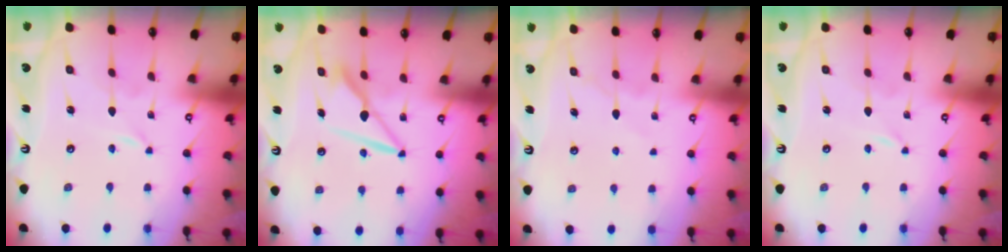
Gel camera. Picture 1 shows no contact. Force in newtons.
{"total": 8.0, "press": 7.9, "slide": 0.8}
{"total": 6.7, "press": 6.6, "slide": 1.0}
{"total": 0.0}